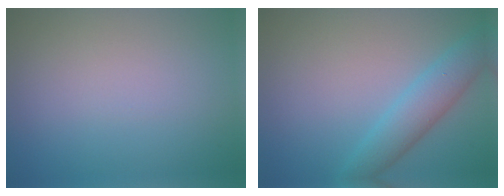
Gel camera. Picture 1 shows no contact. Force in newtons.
{"total": 4.1, "press": 4.1, "slide": 0.1}